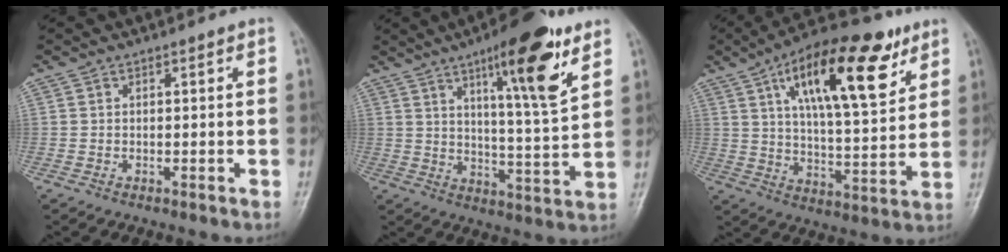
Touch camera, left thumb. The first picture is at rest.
{"total": 18.9, "force": [10.6, 3.7, 15.2], "torque": [-0.213, -0.060, 0.171]}
{"total": 21.8, "force": [10.5, 8.2, 17.2], "torque": [-0.245, -0.026, 0.170]}